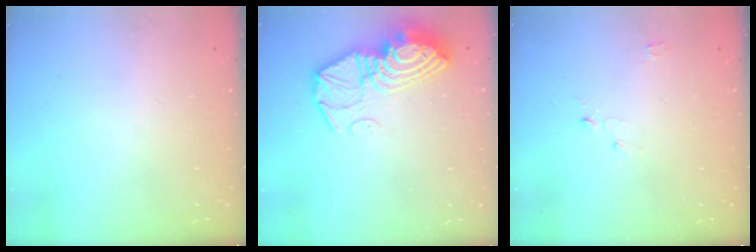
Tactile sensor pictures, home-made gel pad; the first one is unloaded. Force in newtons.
{"total": 16.5, "press": 16.4, "slide": 1.4}
{"total": 2.7, "press": 2.6, "slide": 0.3}